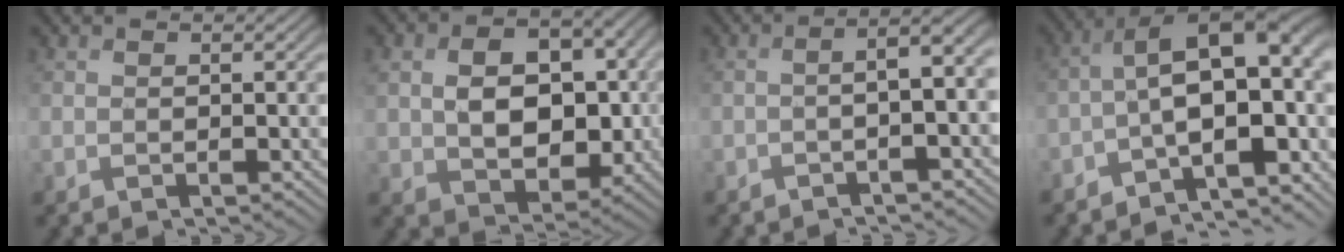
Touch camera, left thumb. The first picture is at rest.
{"total": 10.6, "force": [0.3, 7.8, 7.2], "torque": [-0.144, -0.004, 0.014]}
{"total": 5.5, "force": [-1.0, 1.4, 5.2], "torque": [-0.076, 0.005, -0.031]}
{"total": 16.1, "force": [-3.2, 8.0, 13.6], "torque": [-0.199, 0.000, -0.031]}